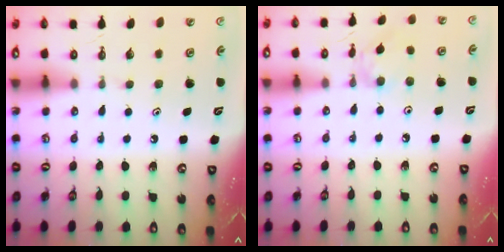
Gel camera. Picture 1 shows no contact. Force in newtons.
{"total": 2.7, "press": 2.7, "slide": 0.3}